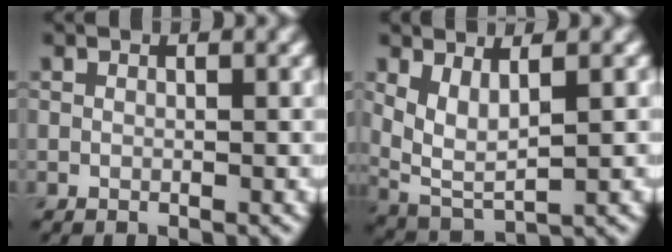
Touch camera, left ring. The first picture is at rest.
{"total": 3.6, "force": [1.2, 1.4, 3.2], "torque": [-0.073, -0.011, 0.030]}